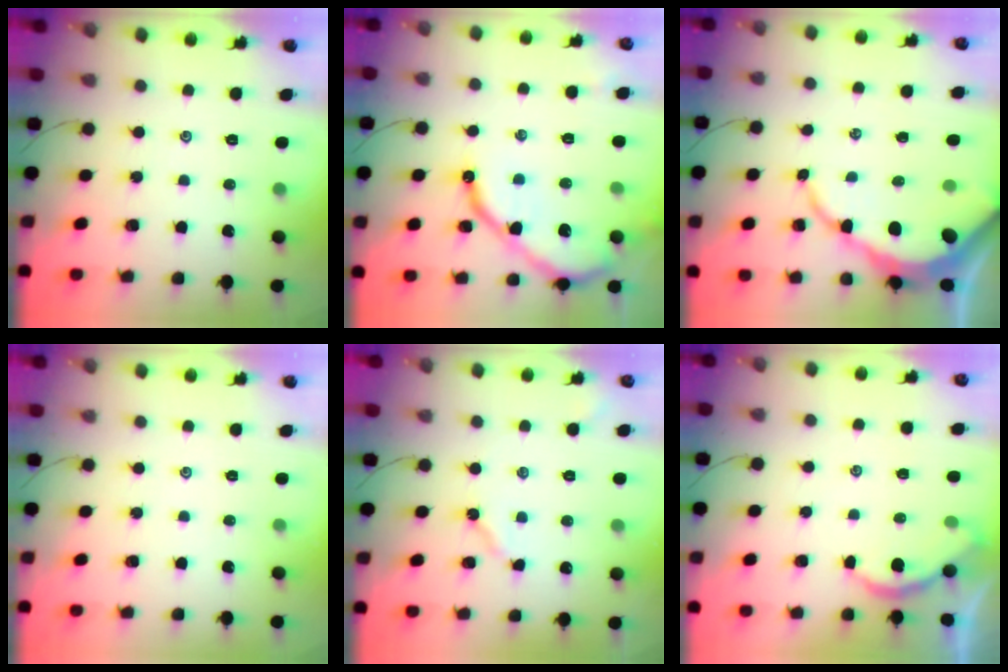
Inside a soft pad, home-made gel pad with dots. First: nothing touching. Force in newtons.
{"total": 10.9, "press": 10.9, "slide": 0.9}
{"total": 11.2, "press": 11.2, "slide": 1.0}
{"total": 0.0}
{"total": 4.0, "press": 4.0, "slide": 0.2}
{"total": 1.9, "press": 1.9, "slide": 0.4}